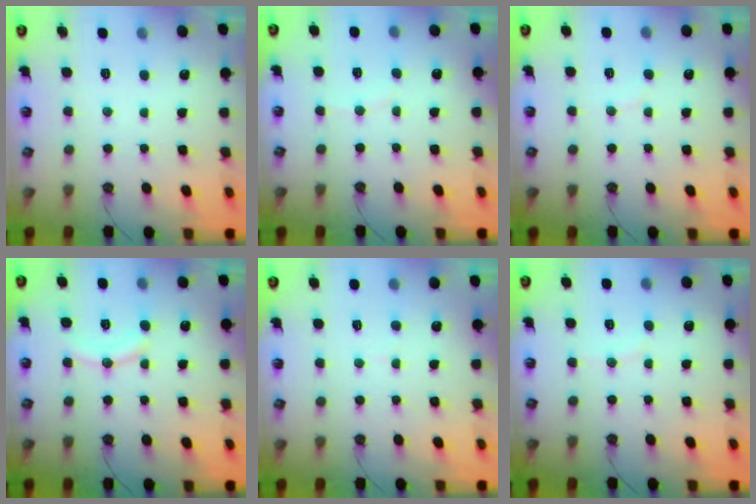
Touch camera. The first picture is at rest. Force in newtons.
{"total": 3.8, "press": 3.6, "slide": 1.2}
{"total": 3.0, "press": 3.0, "slide": 0.3}
{"total": 9.3, "press": 9.3, "slide": 0.4}
{"total": 2.8, "press": 2.6, "slide": 1.0}
{"total": 2.9, "press": 2.9, "slide": 0.3}